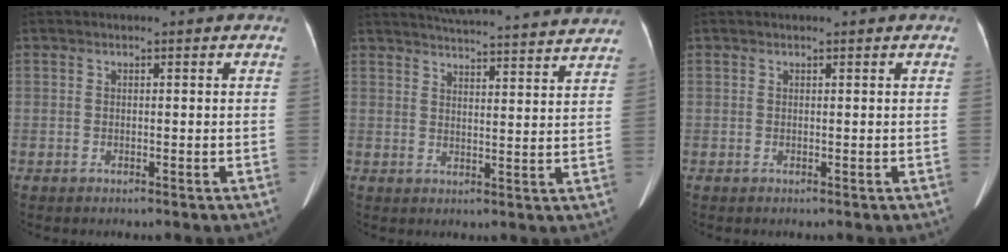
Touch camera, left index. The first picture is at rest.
{"total": 22.1, "force": [20.8, 1.6, 7.2], "torque": [-0.104, -0.007, 0.259]}
{"total": 0.0}